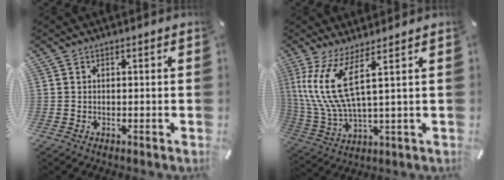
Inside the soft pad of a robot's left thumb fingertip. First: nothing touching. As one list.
[{"total": 12.8, "force": [4.8, 3.4, 11.3], "torque": [-0.254, -0.018, 0.086]}]